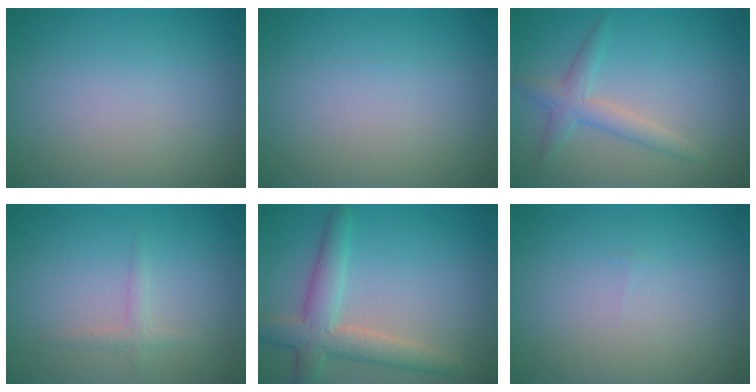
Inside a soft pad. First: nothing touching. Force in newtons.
{"total": 0.0}
{"total": 2.5, "press": 2.5, "slide": 0.1}
{"total": 1.1, "press": 1.1, "slide": 0.0}
{"total": 4.7, "press": 4.7, "slide": 0.4}
{"total": 0.0}